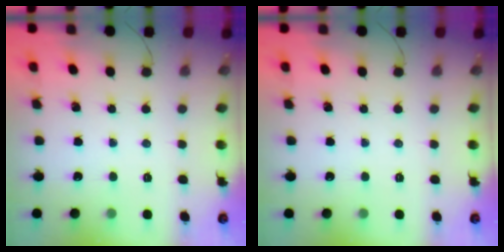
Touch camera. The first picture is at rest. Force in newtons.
{"total": 0.0}